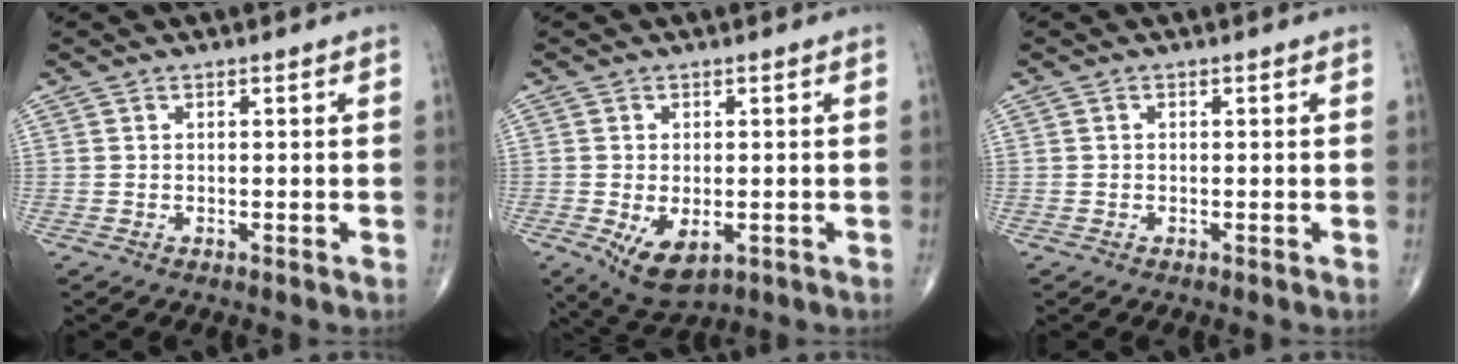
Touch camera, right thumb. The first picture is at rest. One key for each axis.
{"total": 7.2, "fx": -2.0, "fy": 3.9, "fz": 5.7, "tx": -0.094, "ty": -0.011, "tz": -0.021}
{"total": 0.0}